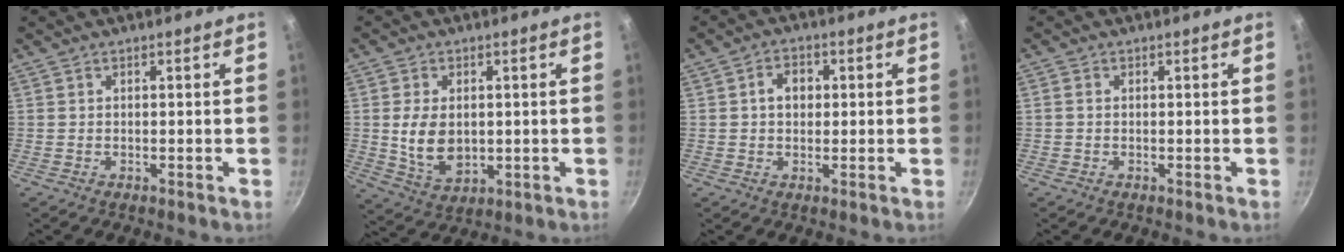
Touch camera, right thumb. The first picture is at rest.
{"total": 8.9, "force": [0.5, 5.9, 6.6], "torque": [-0.113, -0.013, 0.021]}
{"total": 4.4, "force": [0.6, 3.5, 2.7], "torque": [-0.023, 0.009, 0.004]}
{"total": 0.8, "force": [0.0, 0.7, 0.5], "torque": [-0.008, 0.004, -0.002]}